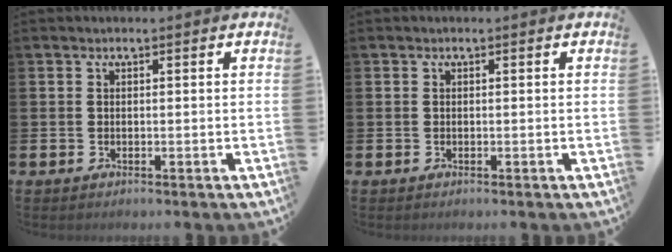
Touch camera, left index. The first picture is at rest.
{"total": 0.0}